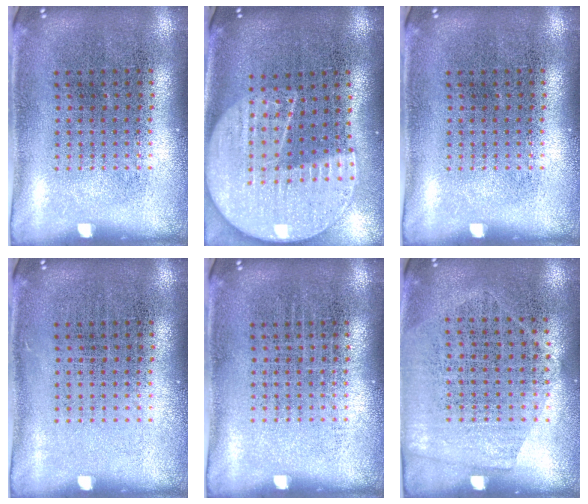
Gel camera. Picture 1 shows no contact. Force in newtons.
{"total": 2.3, "press": 2.0, "slide": 1.1}
{"total": 0.0}
{"total": 0.0}
{"total": 0.0}
{"total": 1.4, "press": 1.2, "slide": 0.7}